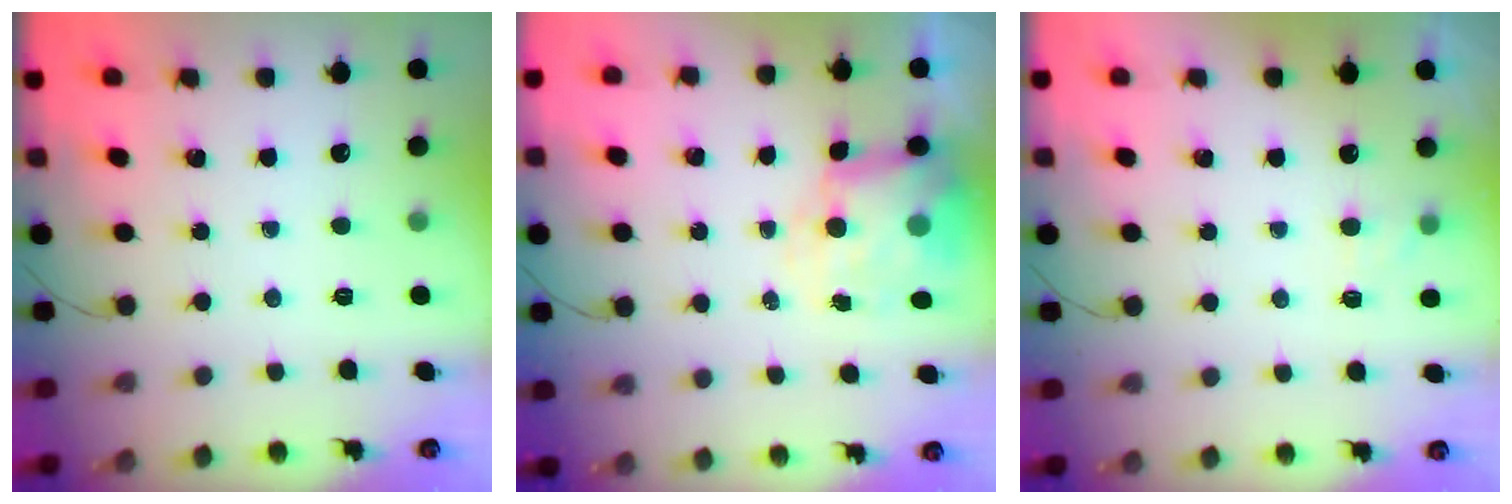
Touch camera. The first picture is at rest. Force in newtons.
{"total": 7.5, "press": 7.3, "slide": 1.3}
{"total": 2.7, "press": 2.5, "slide": 1.1}